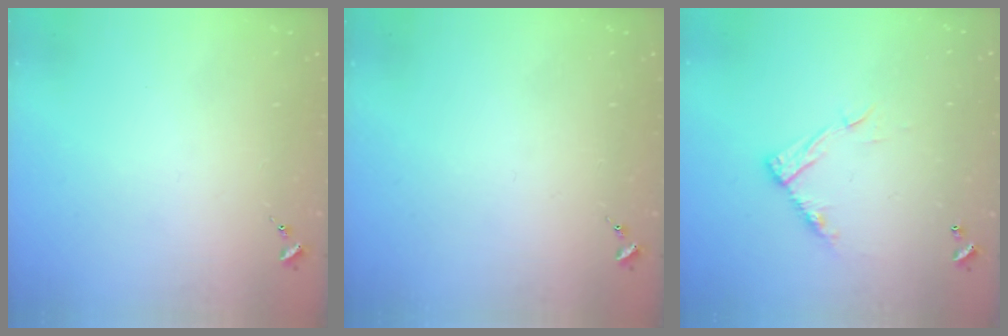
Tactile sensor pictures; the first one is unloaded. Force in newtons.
{"total": 0.0}
{"total": 10.6, "press": 10.6, "slide": 0.4}